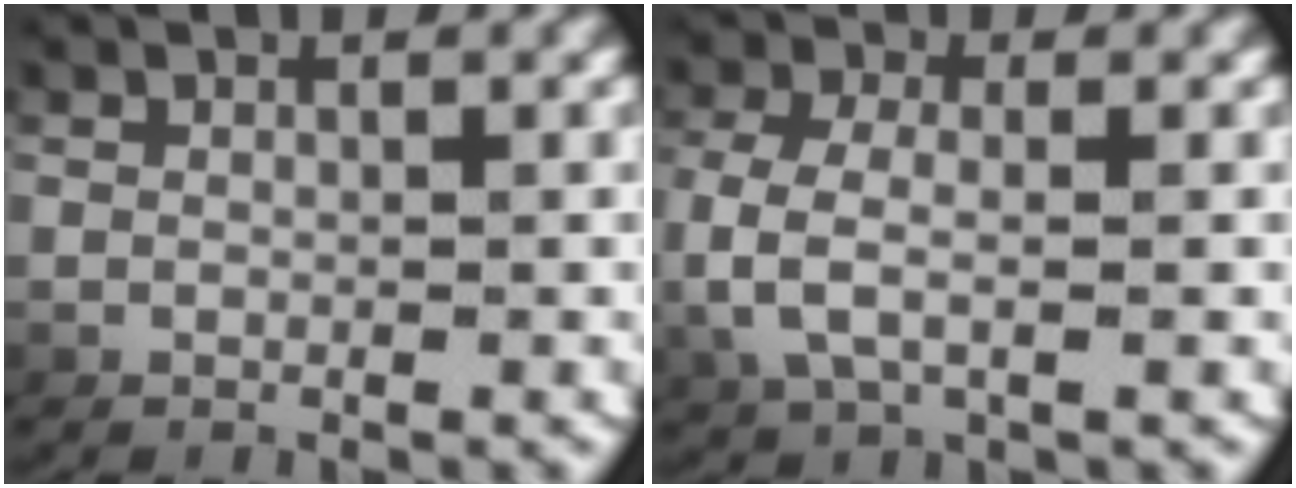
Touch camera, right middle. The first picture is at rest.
{"total": 3.4, "force": [-0.2, 1.8, 2.9], "torque": [-0.085, -0.007, 0.004]}